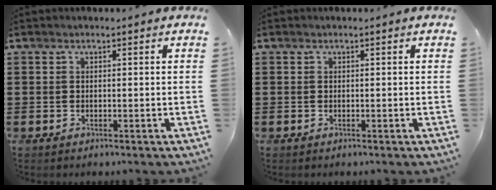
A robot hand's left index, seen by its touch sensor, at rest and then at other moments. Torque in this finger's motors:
{"motor_torque": [0.00, 0.00, 0.00, 0.00]}